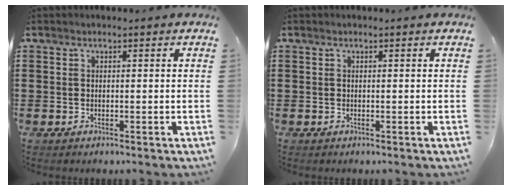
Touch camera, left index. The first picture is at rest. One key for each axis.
{"total": 0.0}